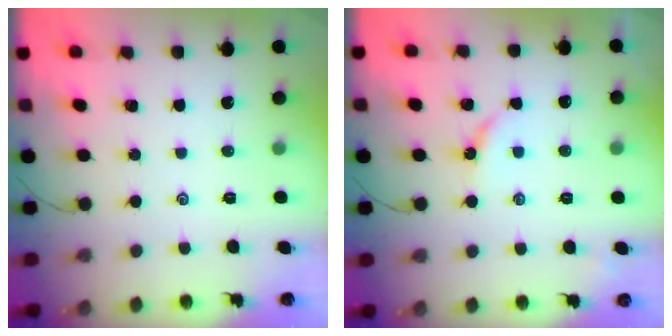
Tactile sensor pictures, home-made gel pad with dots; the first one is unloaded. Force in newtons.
{"total": 2.5, "press": 2.5, "slide": 0.4}